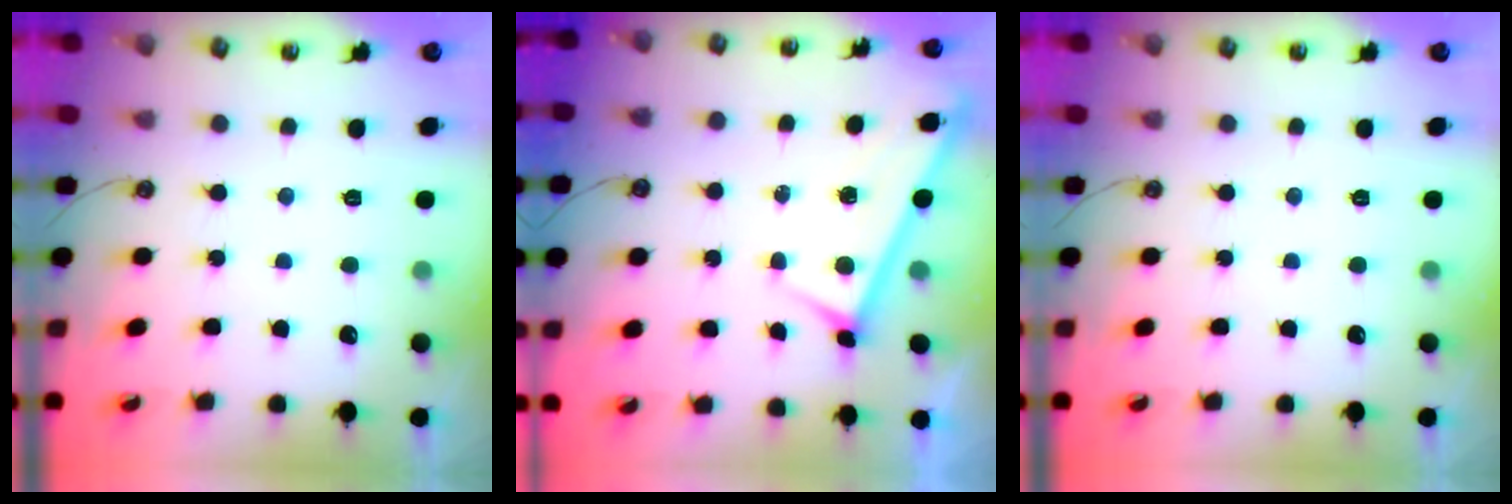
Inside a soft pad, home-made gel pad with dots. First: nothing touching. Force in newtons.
{"total": 3.4, "press": 3.4, "slide": 0.4}
{"total": 0.0}